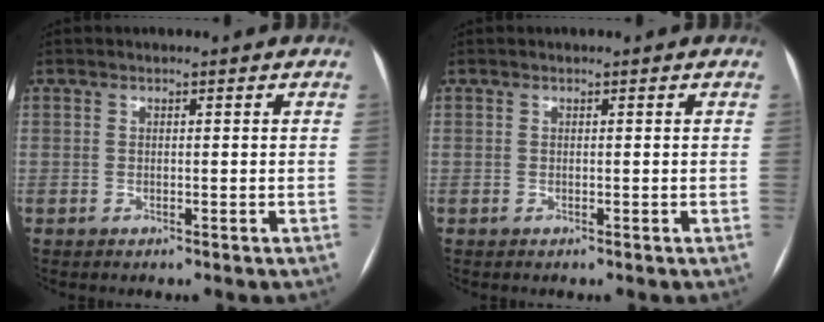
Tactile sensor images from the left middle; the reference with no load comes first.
{"total": 0.0}